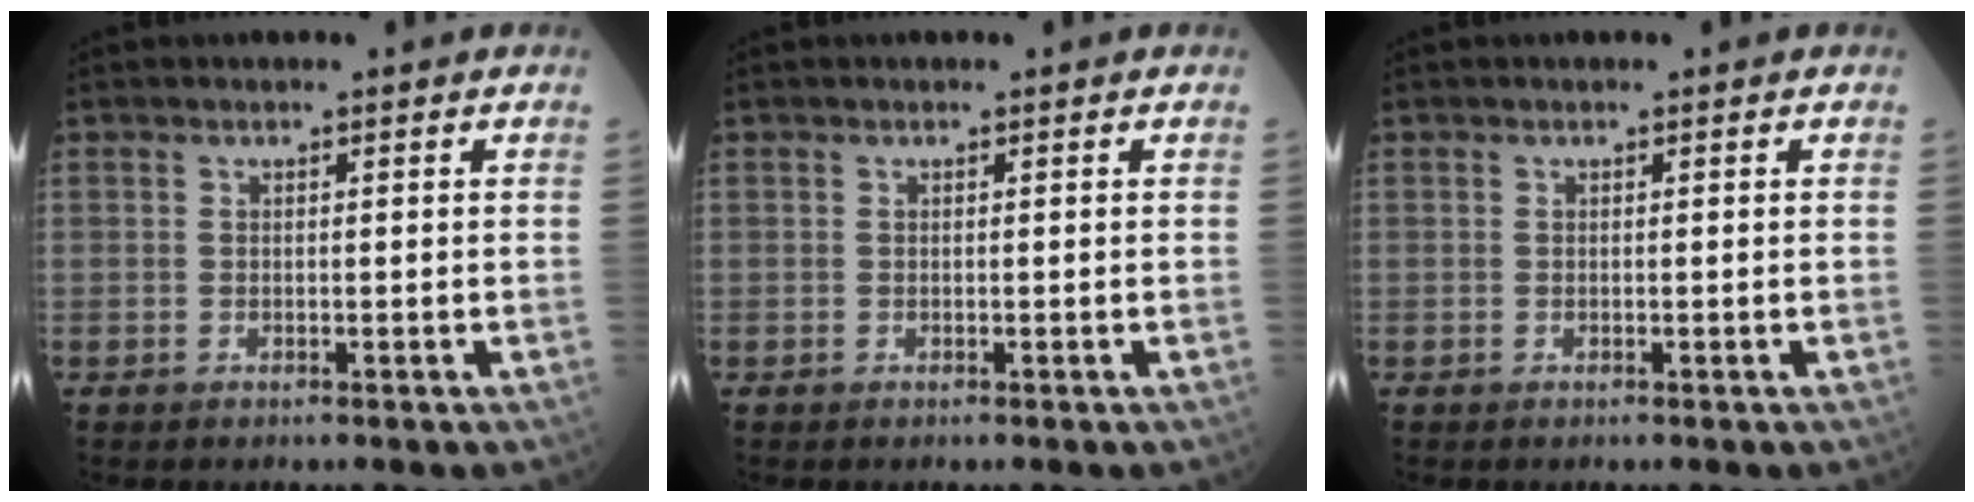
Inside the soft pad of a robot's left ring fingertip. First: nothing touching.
{"total": 0.0}
{"total": 0.0}